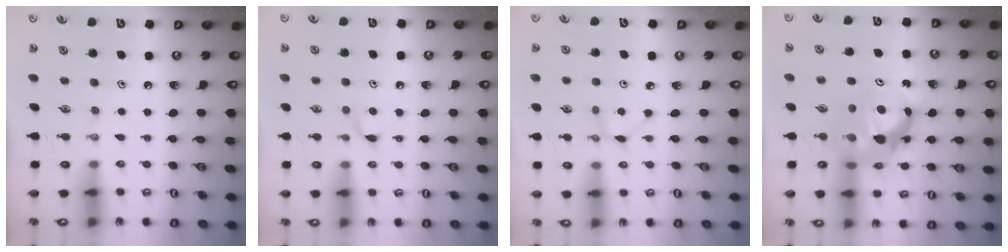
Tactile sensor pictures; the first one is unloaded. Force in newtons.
{"total": 5.4, "press": 5.3, "slide": 0.6}
{"total": 2.1, "press": 2.1, "slide": 0.3}
{"total": 8.0, "press": 8.0, "slide": 0.5}